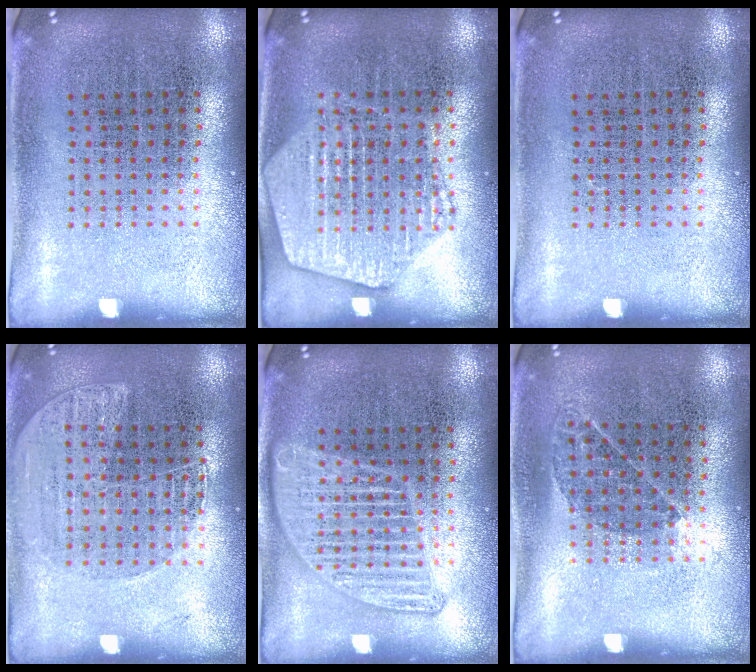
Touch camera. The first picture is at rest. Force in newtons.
{"total": 1.6, "press": 1.6, "slide": 0.2}
{"total": 0.0}
{"total": 1.3, "press": 1.3, "slide": 0.1}
{"total": 1.4, "press": 1.4, "slide": 0.2}
{"total": 0.8, "press": 0.7, "slide": 0.4}